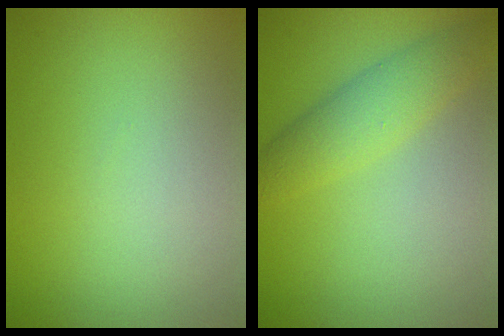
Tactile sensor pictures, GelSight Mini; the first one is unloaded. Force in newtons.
{"total": 3.3, "press": 3.3, "slide": 0.1}